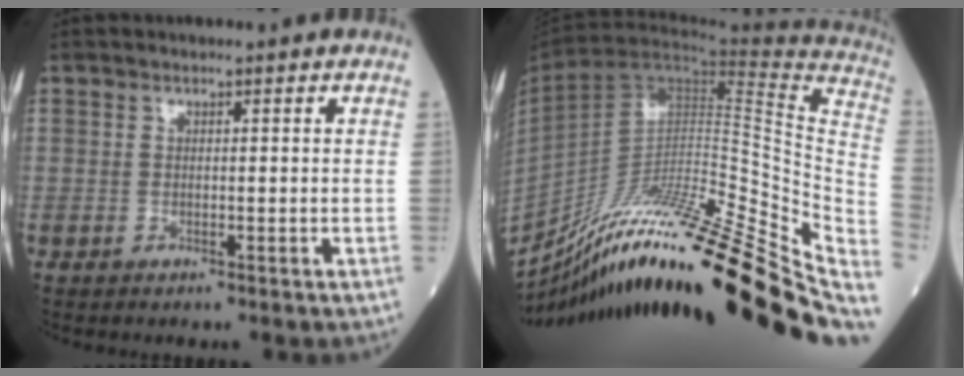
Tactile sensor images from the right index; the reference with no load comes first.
{"total": 33.7, "force": [-23.5, 1.7, 24.1], "torque": [-0.257, -0.018, -0.363]}